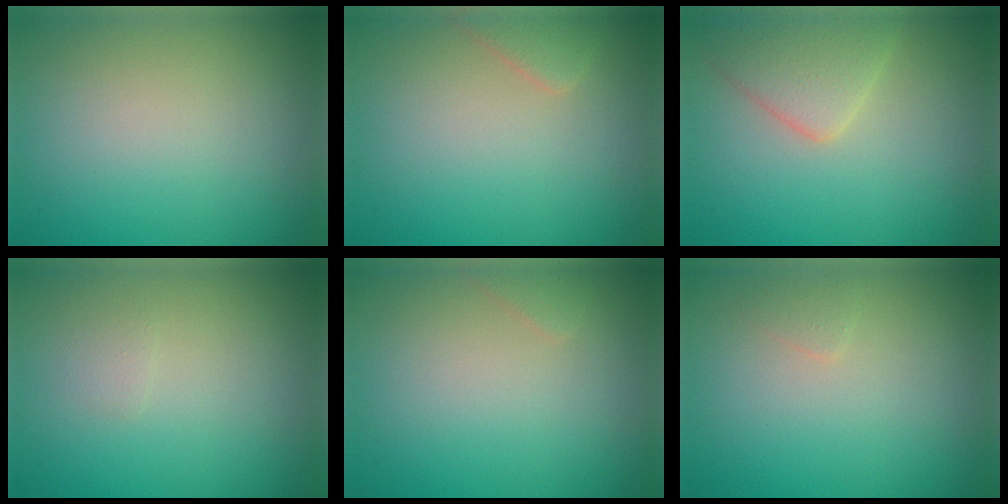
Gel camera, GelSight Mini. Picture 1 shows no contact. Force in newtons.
{"total": 1.8, "press": 1.8, "slide": 0.1}
{"total": 3.4, "press": 3.4, "slide": 0.2}
{"total": 0.6, "press": 0.6, "slide": 0.1}
{"total": 0.8, "press": 0.8, "slide": 0.0}
{"total": 0.7, "press": 0.7, "slide": 0.0}